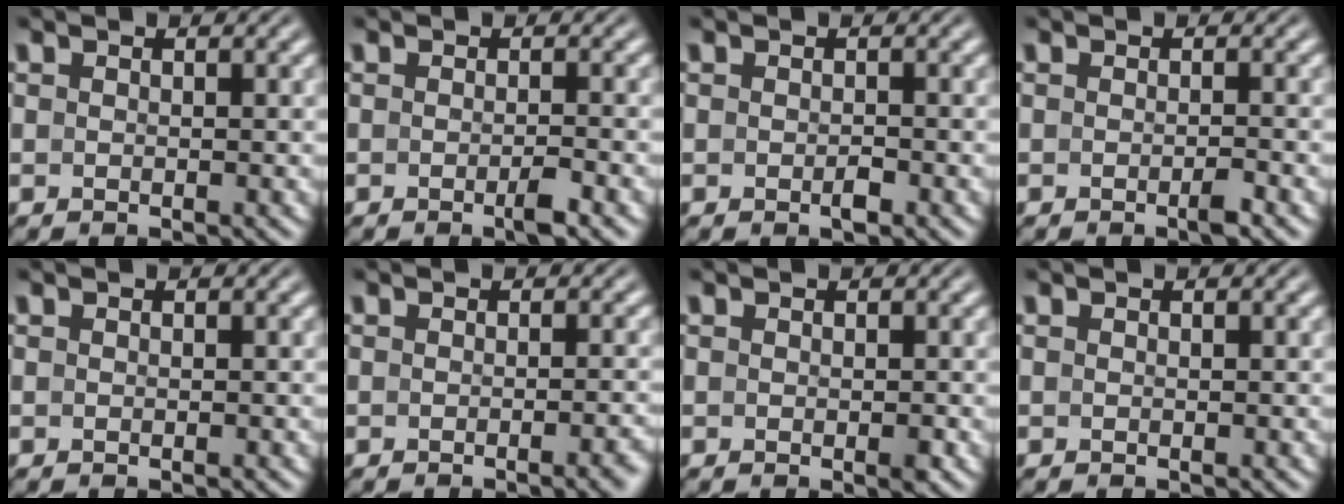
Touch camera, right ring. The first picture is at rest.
{"total": 1.3, "force": [-0.9, -0.1, 1.0], "torque": [-0.014, 0.007, -0.020]}
{"total": 0.8, "force": [-0.5, 0.2, 0.7], "torque": [-0.010, -0.001, -0.008]}
{"total": 1.0, "force": [-0.7, -0.1, 0.7], "torque": [-0.011, 0.006, -0.016]}
{"total": 0.0}
{"total": 1.4, "force": [-1.0, -0.3, 0.9], "torque": [-0.012, 0.009, -0.019]}
{"total": 0.6, "force": [-0.2, 0.2, 0.5], "torque": [-0.006, -0.003, -0.003]}
{"total": 0.0}